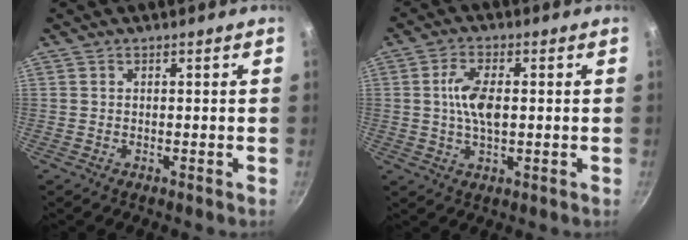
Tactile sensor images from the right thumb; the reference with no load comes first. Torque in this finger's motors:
{"motor_torque": [0.96, 1.27, 0.74, 0.44, 0.07]}